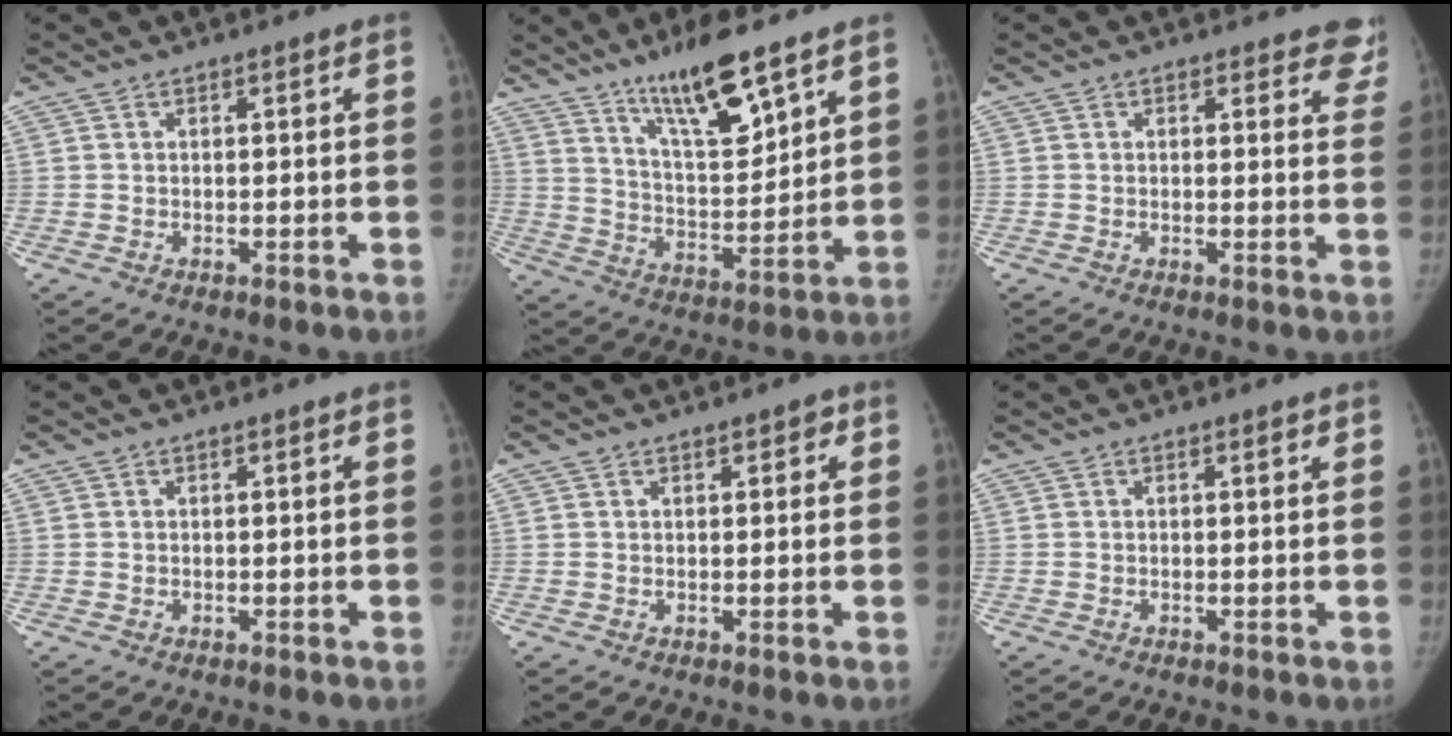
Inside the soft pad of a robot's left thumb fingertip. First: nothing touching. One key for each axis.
{"total": 14.2, "fx": 9.7, "fy": 3.2, "fz": 9.8, "tx": -0.151, "ty": -0.059, "tz": 0.180}
{"total": 6.4, "fx": 5.6, "fy": 2.7, "fz": 1.3, "tx": 0.035, "ty": -0.025, "tz": 0.036}
{"total": 0.0}
{"total": 2.0, "fx": 1.1, "fy": 1.1, "fz": 1.3, "tx": -0.002, "ty": 0.000, "tz": 0.012}
{"total": 0.8, "fx": 0.5, "fy": 0.3, "fz": 0.6, "tx": -0.006, "ty": -0.001, "tz": 0.006}